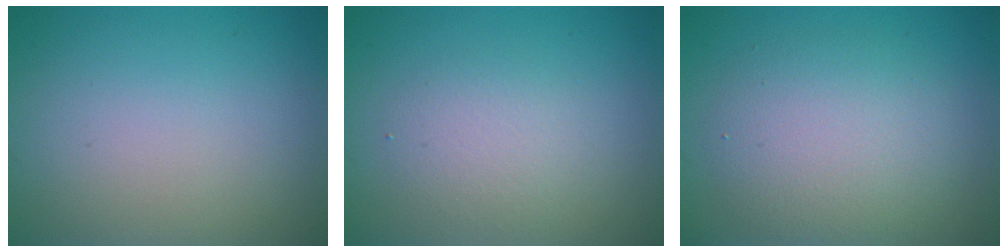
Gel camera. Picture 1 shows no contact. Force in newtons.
{"total": 2.5, "press": 2.5, "slide": 0.2}
{"total": 4.8, "press": 4.8, "slide": 0.3}